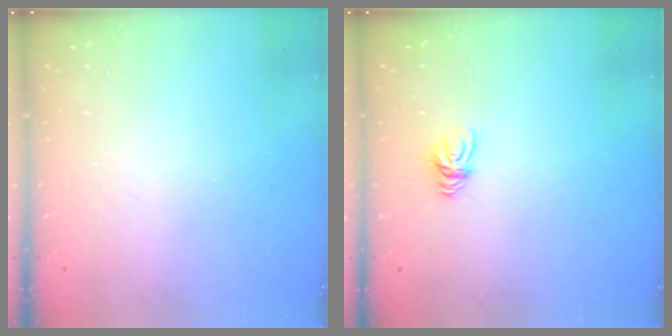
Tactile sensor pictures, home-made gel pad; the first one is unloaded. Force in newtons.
{"total": 5.8, "press": 5.8, "slide": 0.4}